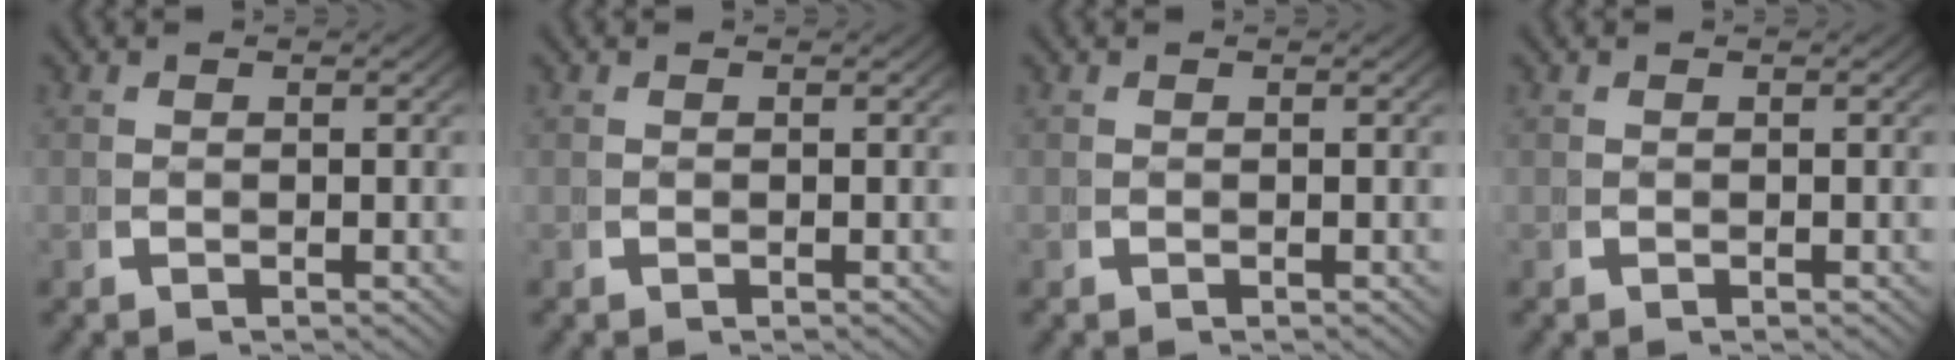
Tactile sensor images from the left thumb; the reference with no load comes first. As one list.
[{"total": 0.0}, {"total": 0.6, "force": [0.2, -0.6, -0.2], "torque": [0.006, -0.002, 0.005]}, {"total": 0.0}]